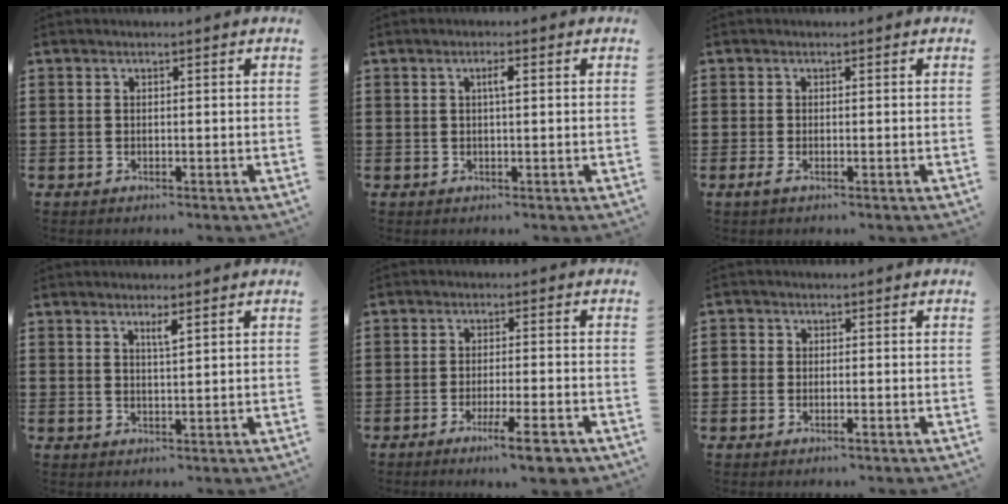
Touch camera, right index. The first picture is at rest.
{"total": 1.8, "force": [0.3, 0.4, 1.7], "torque": [-0.033, 0.005, 0.003]}
{"total": 0.9, "force": [-0.3, 0.1, 0.8], "torque": [-0.022, -0.007, -0.007]}
{"total": 1.9, "force": [1.1, 0.2, 1.5], "torque": [-0.022, -0.003, 0.017]}
{"total": 6.7, "force": [-4.5, 0.7, 5.0], "torque": [-0.082, -0.009, -0.077]}
{"total": 1.4, "force": [-0.9, 0.8, 0.7], "torque": [-0.016, -0.001, -0.016]}